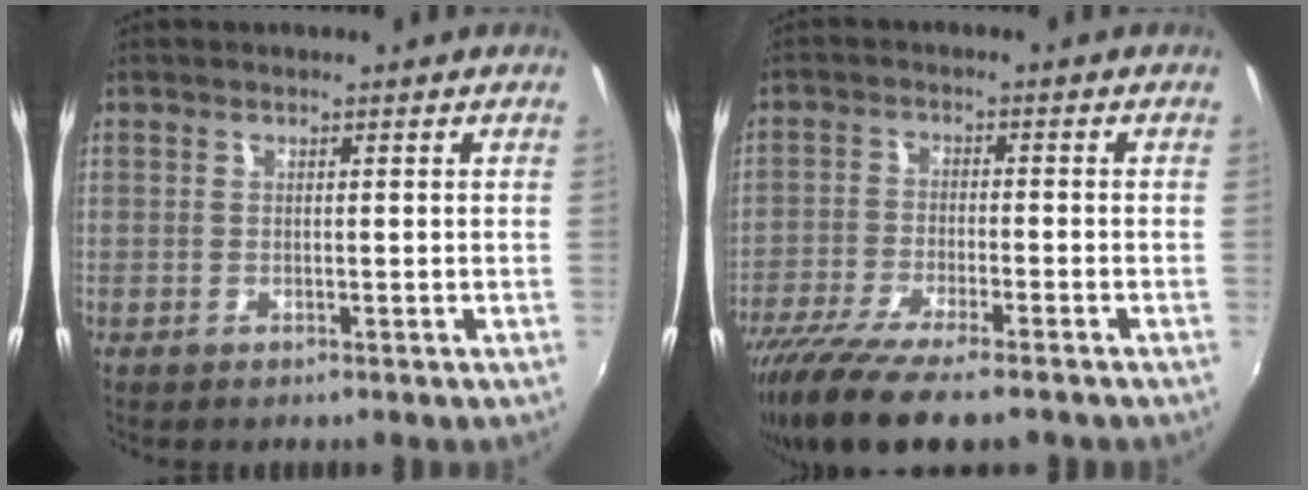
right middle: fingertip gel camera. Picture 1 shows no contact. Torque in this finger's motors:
{"motor_torque": [1.14, -1.00, 0.27, 0.14]}